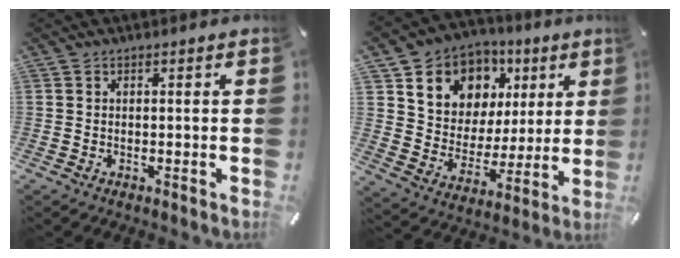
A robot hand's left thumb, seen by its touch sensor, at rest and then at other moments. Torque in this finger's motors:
{"motor_torque": [2.40, 2.42, 1.87, -0.89, 0.12]}